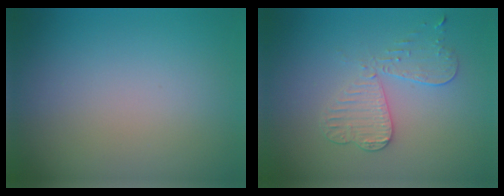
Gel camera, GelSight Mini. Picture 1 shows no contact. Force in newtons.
{"total": 3.4, "press": 3.2, "slide": 1.3}